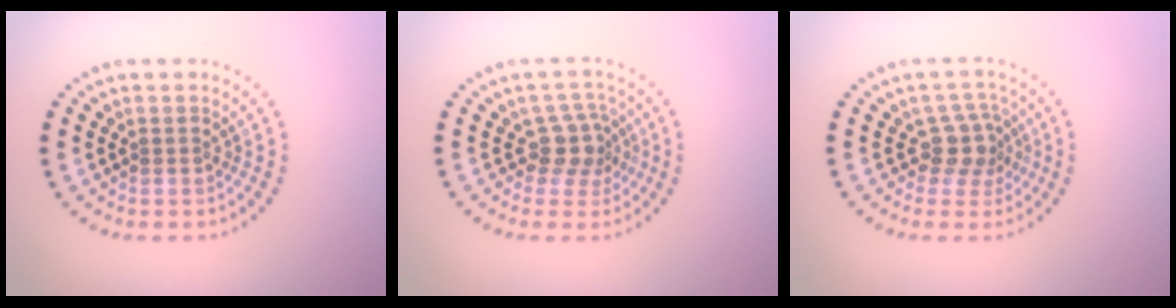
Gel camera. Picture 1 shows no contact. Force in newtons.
{"total": 2.9, "press": 2.3, "slide": 1.8}
{"total": 2.9, "press": 2.3, "slide": 1.8}